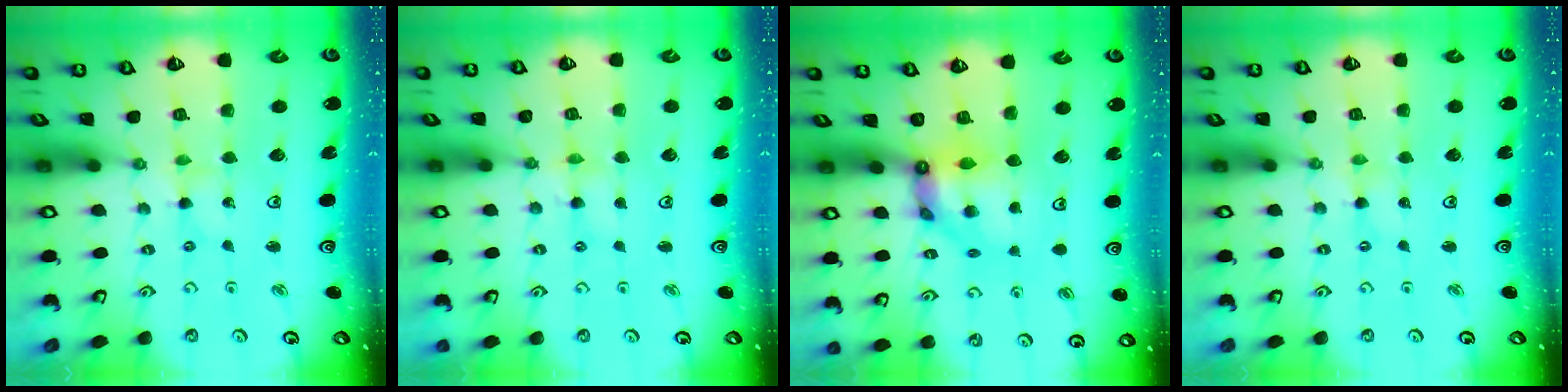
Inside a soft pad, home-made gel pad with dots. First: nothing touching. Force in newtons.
{"total": 1.7, "press": 1.7, "slide": 0.2}
{"total": 9.7, "press": 9.7, "slide": 1.0}
{"total": 0.0}